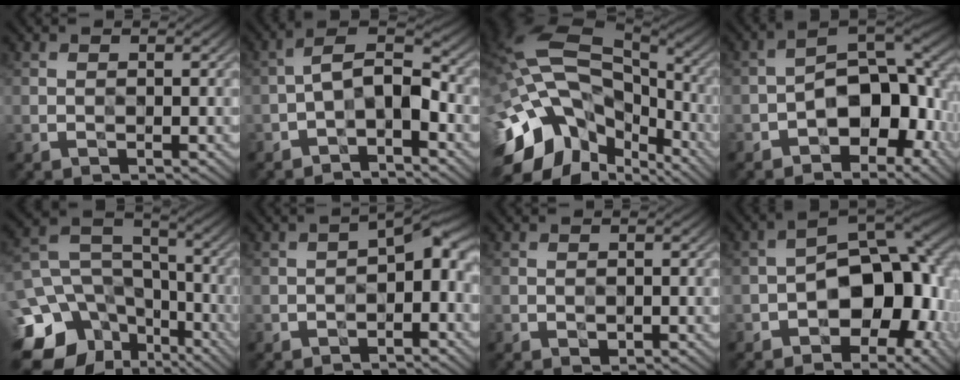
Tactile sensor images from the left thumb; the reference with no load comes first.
{"total": 5.6, "force": [-2.5, 2.4, 4.4], "torque": [-0.072, 0.021, -0.057]}
{"total": 18.3, "force": [-6.3, 11.2, 13.1], "torque": [-0.293, -0.025, -0.102]}
{"total": 9.8, "force": [-3.8, 5.2, 7.4], "torque": [-0.102, 0.009, -0.078]}
{"total": 16.6, "force": [-8.6, 12.0, 7.6], "torque": [-0.219, -0.028, -0.119]}
{"total": 5.1, "force": [-1.7, 2.3, 4.2], "torque": [-0.052, 0.008, -0.035]}
{"total": 0.6, "force": [-0.3, 0.4, 0.2], "torque": [-0.004, -0.003, -0.005]}
{"total": 11.1, "force": [-3.4, 6.7, 8.2], "torque": [-0.094, 0.003, -0.068]}